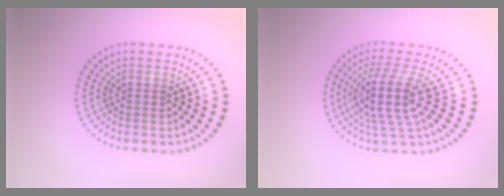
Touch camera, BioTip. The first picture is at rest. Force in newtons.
{"total": 5.0, "press": 3.9, "slide": 3.2}